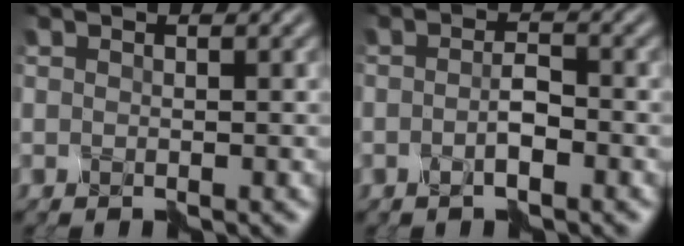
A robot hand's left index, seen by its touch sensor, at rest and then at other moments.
{"total": 1.5, "force": [-0.8, -0.2, 1.2], "torque": [-0.033, 0.000, -0.016]}